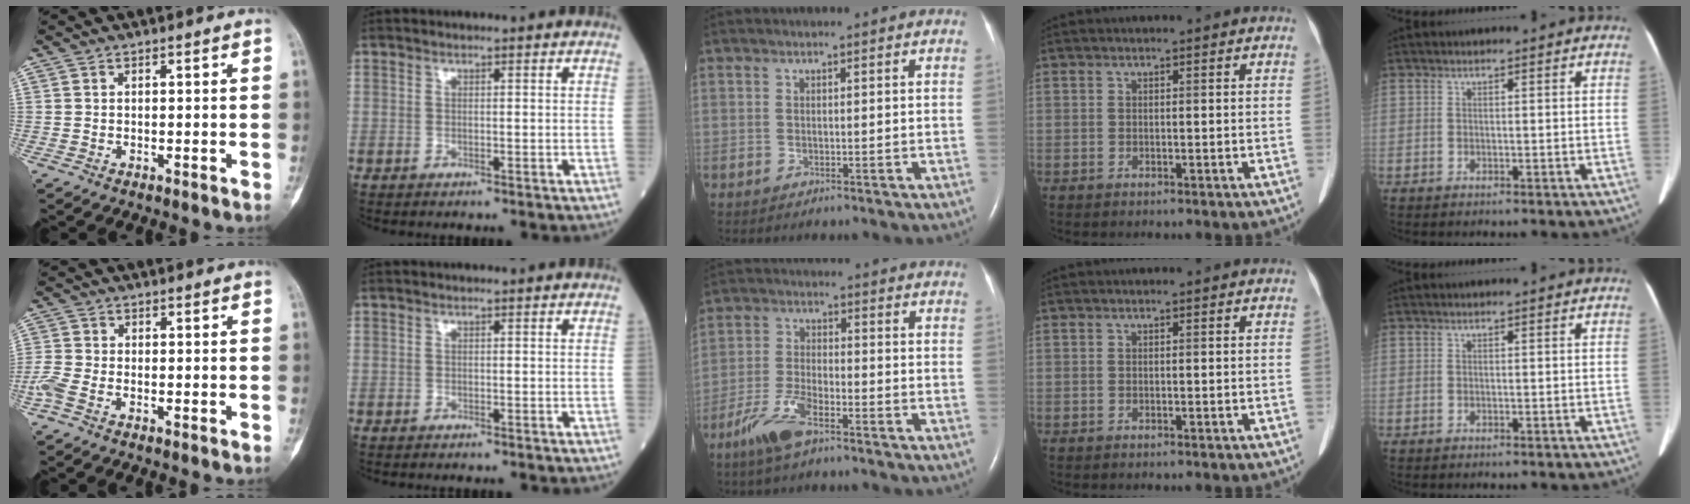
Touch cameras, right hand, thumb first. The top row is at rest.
{"thumb": {"total": 3.5, "force": [-2.1, 1.6, 2.3], "torque": [-0.071, 0.006, -0.048]}, "middle": {"total": 6.8, "force": [-4.7, 1.8, 4.6], "torque": [-0.107, -0.008, -0.093]}}